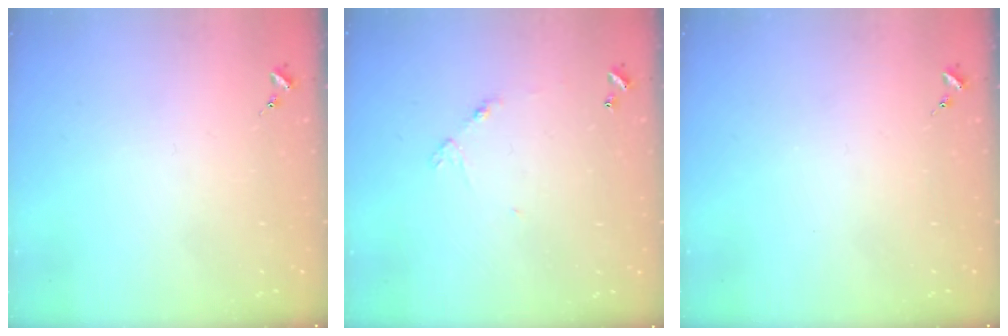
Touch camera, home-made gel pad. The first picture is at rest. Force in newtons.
{"total": 4.6, "press": 4.6, "slide": 0.3}
{"total": 0.0}